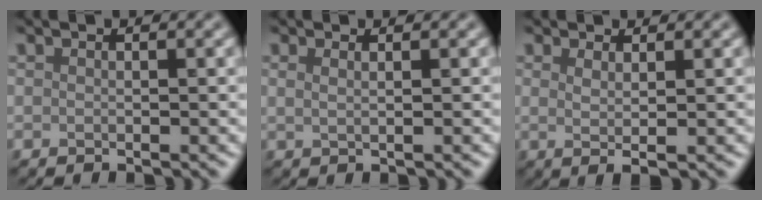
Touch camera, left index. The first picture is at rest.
{"total": 1.8, "force": [1.0, 0.9, 1.3], "torque": [-0.005, -0.001, -0.004]}
{"total": 2.0, "force": [0.6, 0.6, 1.8], "torque": [-0.028, -0.005, 0.006]}